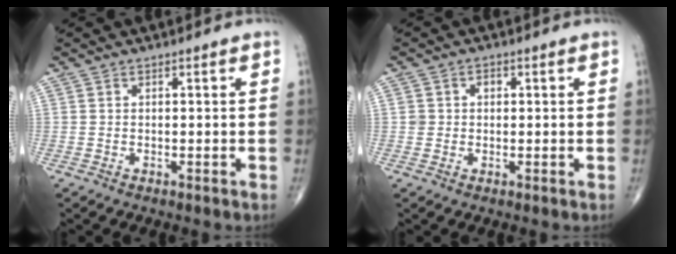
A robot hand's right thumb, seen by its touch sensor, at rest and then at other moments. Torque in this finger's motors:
{"motor_torque": [0.34, 0.69, 0.40, 0.00, -0.03]}